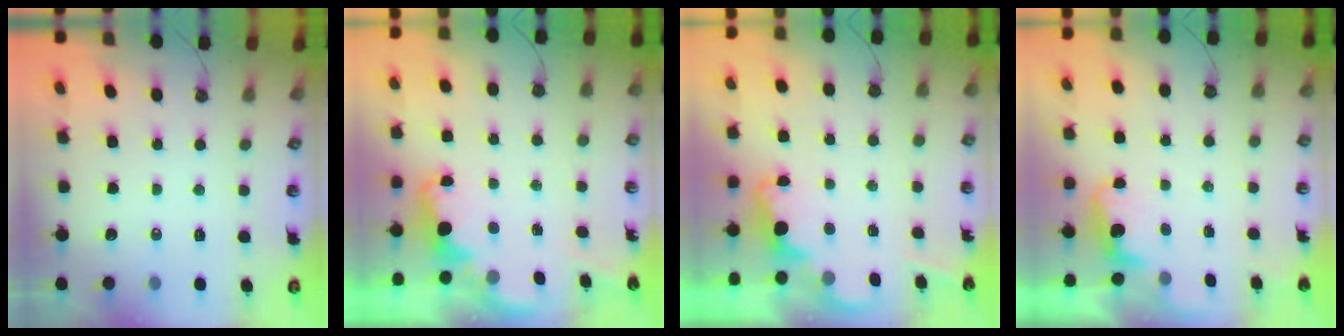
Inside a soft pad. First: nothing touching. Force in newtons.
{"total": 2.4, "press": 2.3, "slide": 0.5}
{"total": 2.3, "press": 2.2, "slide": 0.6}
{"total": 1.4, "press": 1.2, "slide": 0.8}